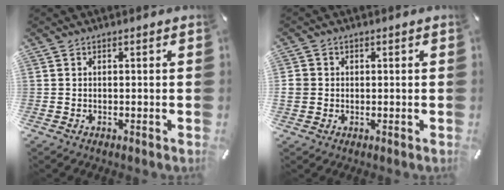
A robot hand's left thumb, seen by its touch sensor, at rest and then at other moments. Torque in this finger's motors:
{"motor_torque": [0.53, 1.26, 0.51, 0.25, 0.20]}